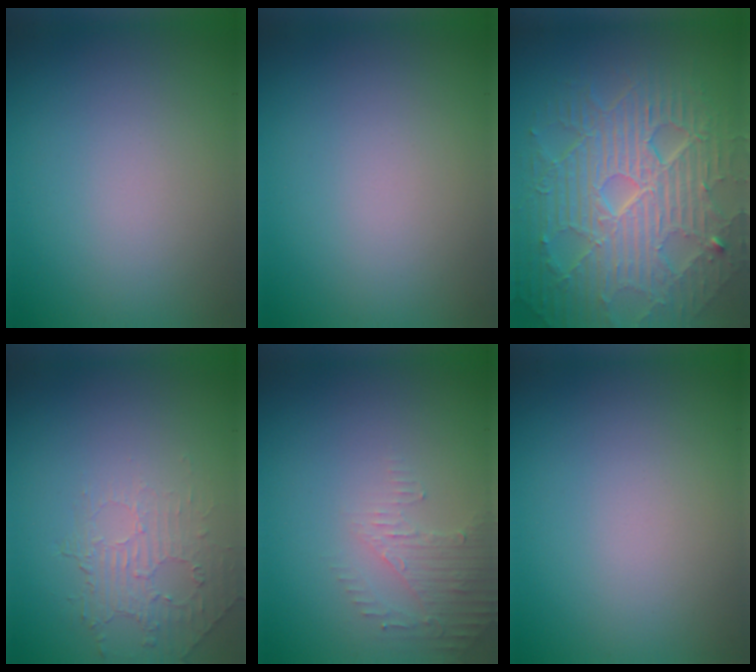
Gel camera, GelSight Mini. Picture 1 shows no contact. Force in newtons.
{"total": 0.0}
{"total": 10.4, "press": 6.7, "slide": 8.0}
{"total": 2.0, "press": 0.8, "slide": 1.8}
{"total": 2.2, "press": 2.1, "slide": 0.5}
{"total": 0.0}